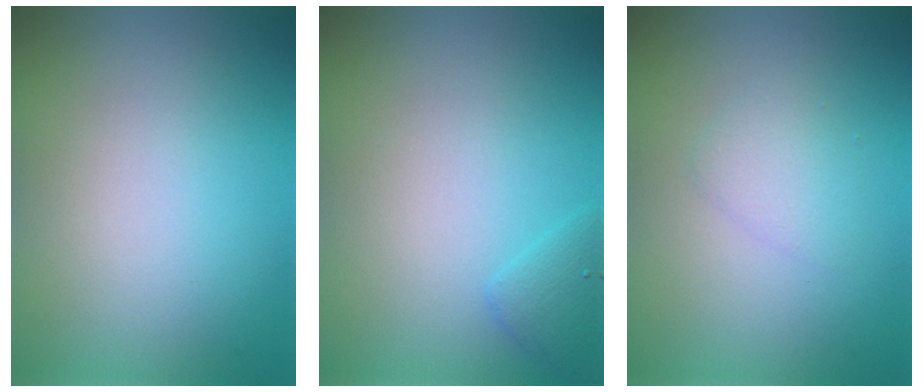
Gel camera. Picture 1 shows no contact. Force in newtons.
{"total": 1.3, "press": 1.3, "slide": 0.2}
{"total": 1.4, "press": 1.4, "slide": 0.0}